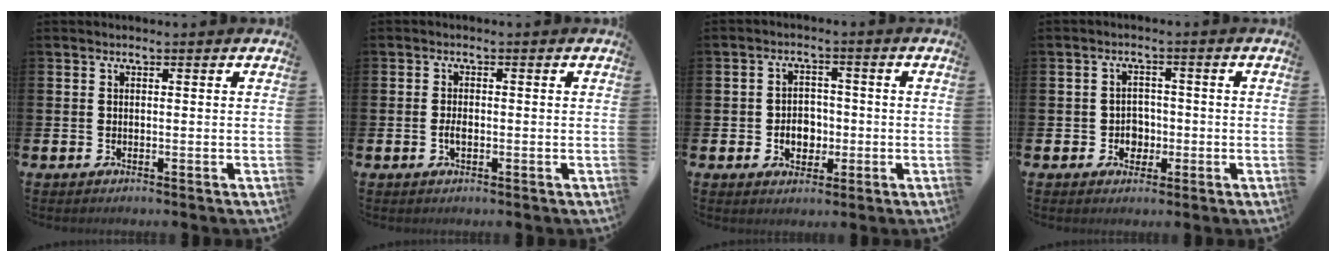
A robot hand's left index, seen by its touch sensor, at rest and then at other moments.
{"total": 1.5, "force": [-0.4, 0.8, 1.3], "torque": [-0.020, 0.000, -0.008]}
{"total": 3.8, "force": [-0.9, 3.2, 1.9], "torque": [-0.025, 0.000, -0.025]}
{"total": 2.8, "force": [-0.7, 2.6, 0.9], "torque": [-0.014, 0.000, -0.022]}